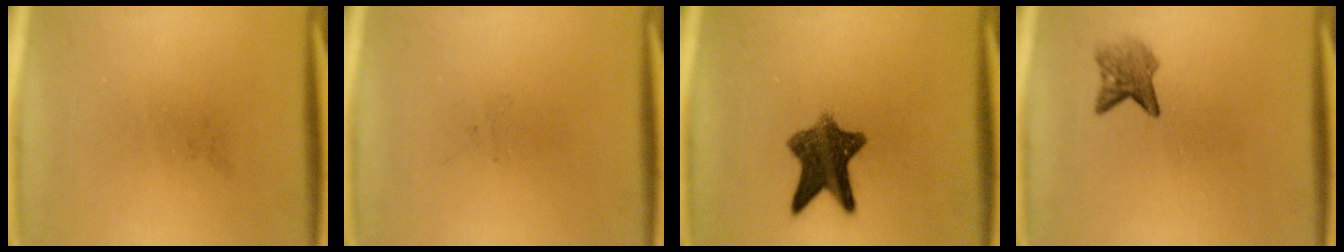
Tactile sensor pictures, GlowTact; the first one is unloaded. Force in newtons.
{"total": 0.0}
{"total": 9.2}
{"total": 2.9}